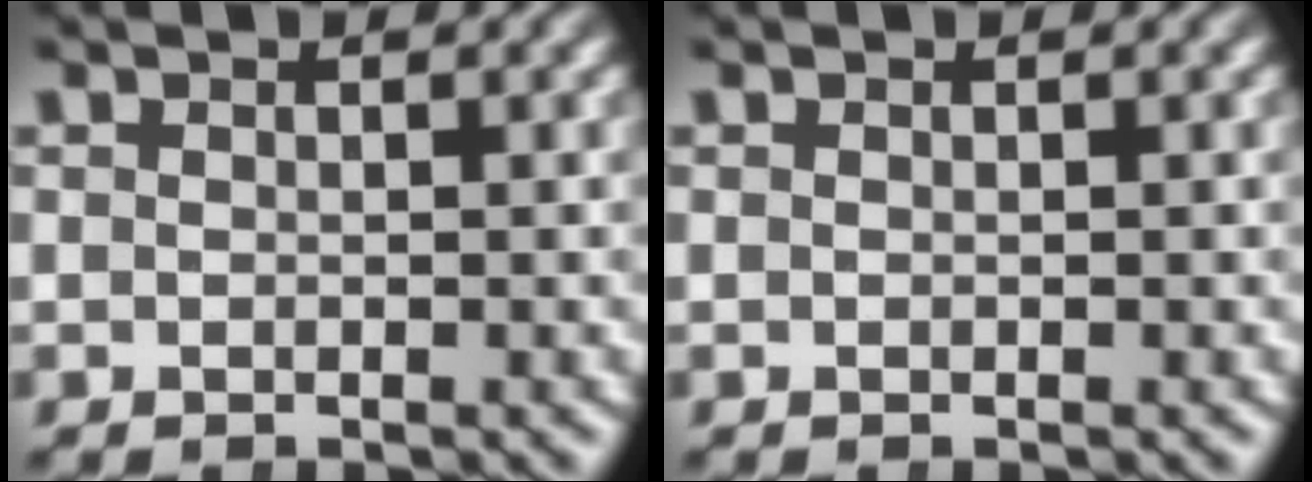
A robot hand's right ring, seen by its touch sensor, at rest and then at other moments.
{"total": 0.0}